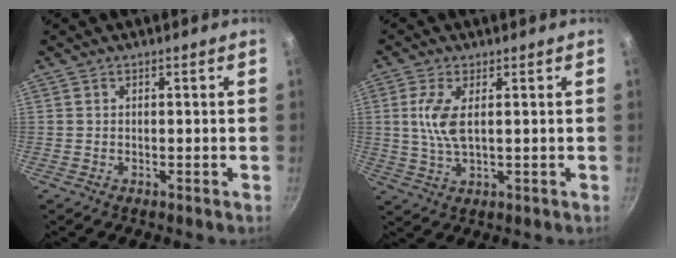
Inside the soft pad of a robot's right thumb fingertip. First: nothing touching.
{"total": 6.4, "force": [1.2, 2.5, 5.8], "torque": [-0.130, -0.001, 0.028]}